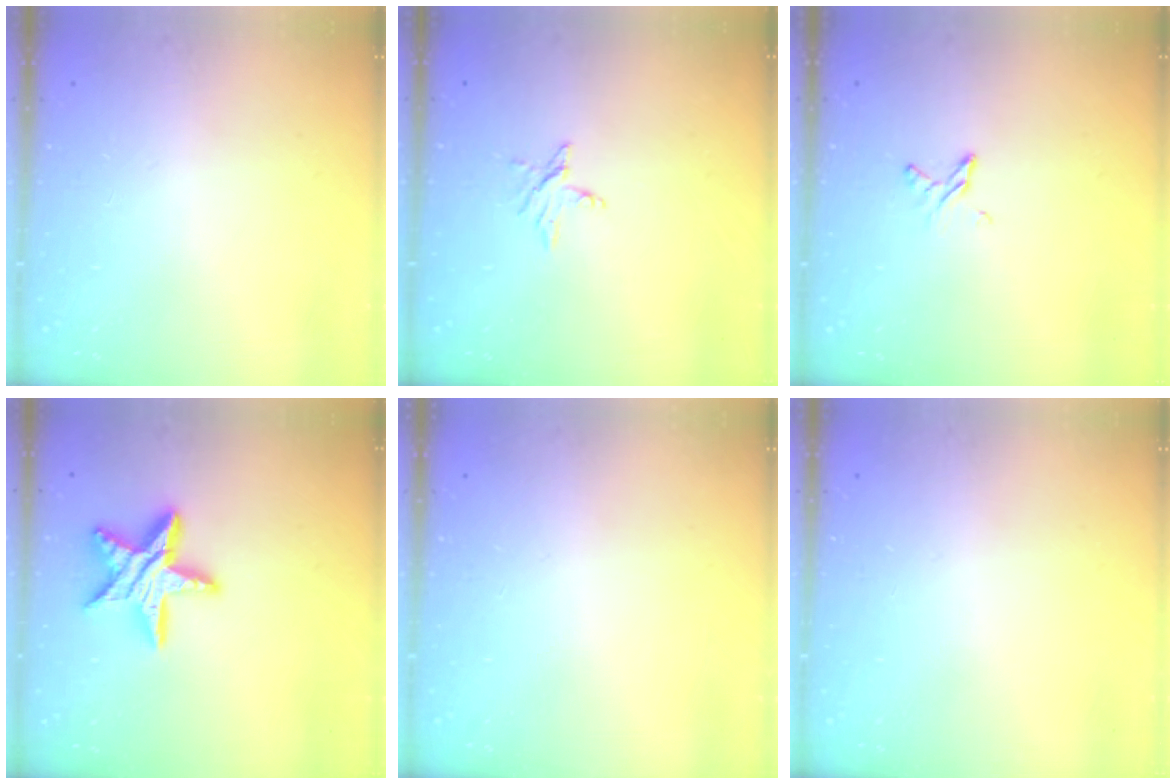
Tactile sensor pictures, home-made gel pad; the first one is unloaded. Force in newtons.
{"total": 3.4, "press": 3.4, "slide": 0.3}
{"total": 3.9, "press": 3.8, "slide": 0.5}
{"total": 15.4, "press": 15.4, "slide": 1.3}
{"total": 0.0}
{"total": 0.0}